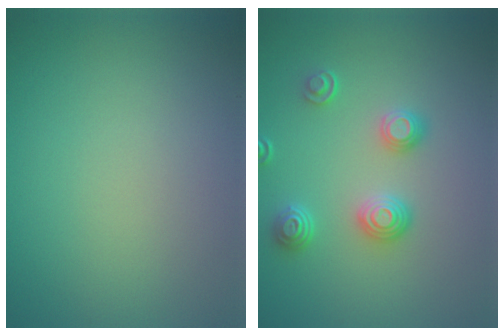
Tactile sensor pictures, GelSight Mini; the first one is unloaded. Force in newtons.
{"total": 3.2, "press": 2.8, "slide": 1.5}